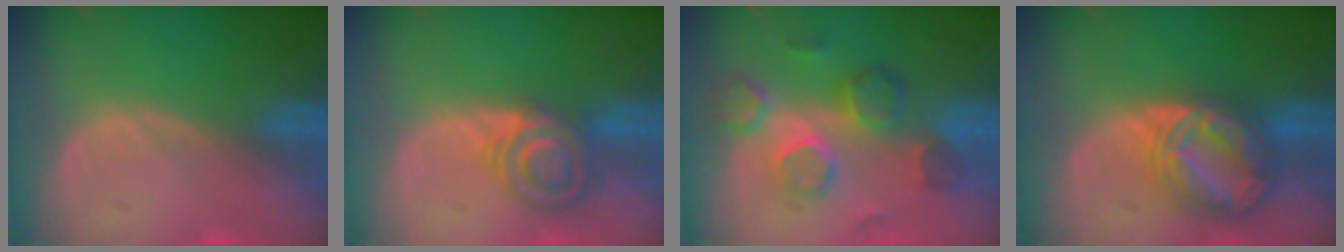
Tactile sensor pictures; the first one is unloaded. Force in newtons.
{"total": 6.1, "press": 6.0, "slide": 1.1}
{"total": 8.0, "press": 7.8, "slide": 1.8}
{"total": 8.9, "press": 8.8, "slide": 0.8}